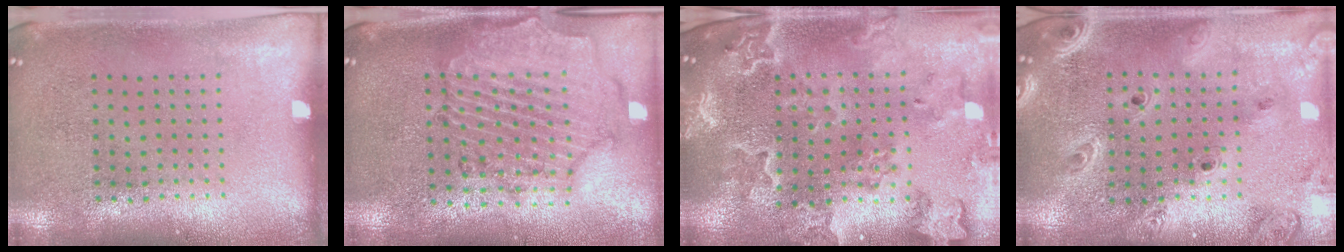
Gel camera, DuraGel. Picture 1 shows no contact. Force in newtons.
{"total": 1.7, "press": 1.6, "slide": 0.3}
{"total": 2.7, "press": 2.5, "slide": 0.9}
{"total": 3.0, "press": 2.5, "slide": 1.6}